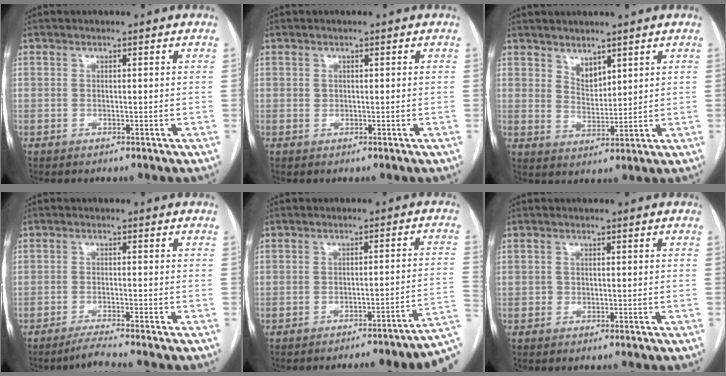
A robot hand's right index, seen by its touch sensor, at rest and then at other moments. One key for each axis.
{"total": 0.6, "fx": 0.1, "fy": 0.5, "fz": 0.2, "tx": -0.001, "ty": 0.001, "tz": 0.002}
{"total": 3.6, "fx": 2.7, "fy": 1.7, "fz": 1.6, "tx": -0.030, "ty": -0.005, "tz": 0.061}
{"total": 3.3, "fx": -2.9, "fy": -1.4, "fz": 0.9, "tx": -0.024, "ty": -0.013, "tz": -0.055}
{"total": 11.0, "fx": -8.3, "fy": -0.2, "fz": 7.1, "tx": -0.038, "ty": 0.021, "tz": -0.096}
{"total": 0.7, "fx": -0.2, "fy": 0.6, "fz": 0.0, "tx": 0.000, "ty": 0.004, "tz": -0.004}